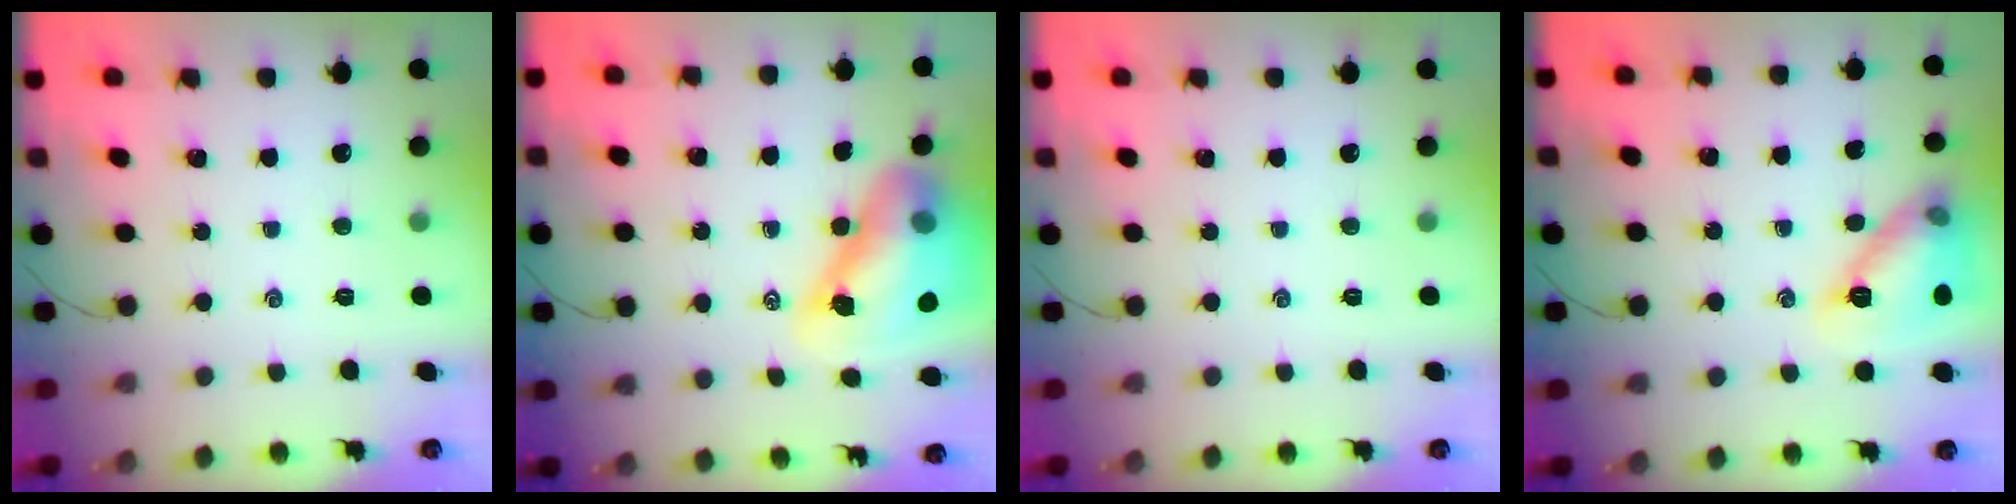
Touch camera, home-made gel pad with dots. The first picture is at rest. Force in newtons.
{"total": 16.0, "press": 15.3, "slide": 4.6}
{"total": 0.0}
{"total": 13.3, "press": 13.3, "slide": 0.5}